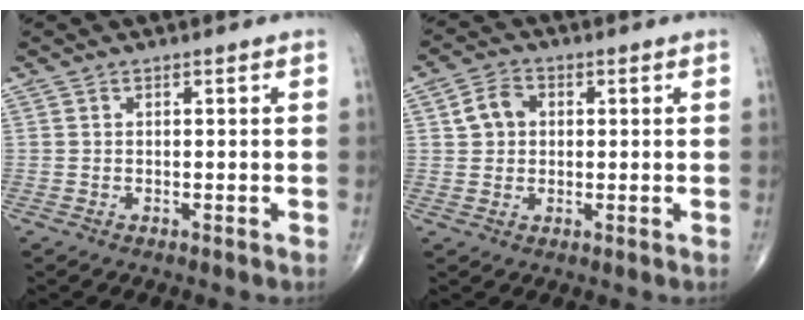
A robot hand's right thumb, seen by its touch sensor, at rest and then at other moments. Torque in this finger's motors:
{"motor_torque": [-0.27, -0.08, -0.35, -0.15, 0.07]}